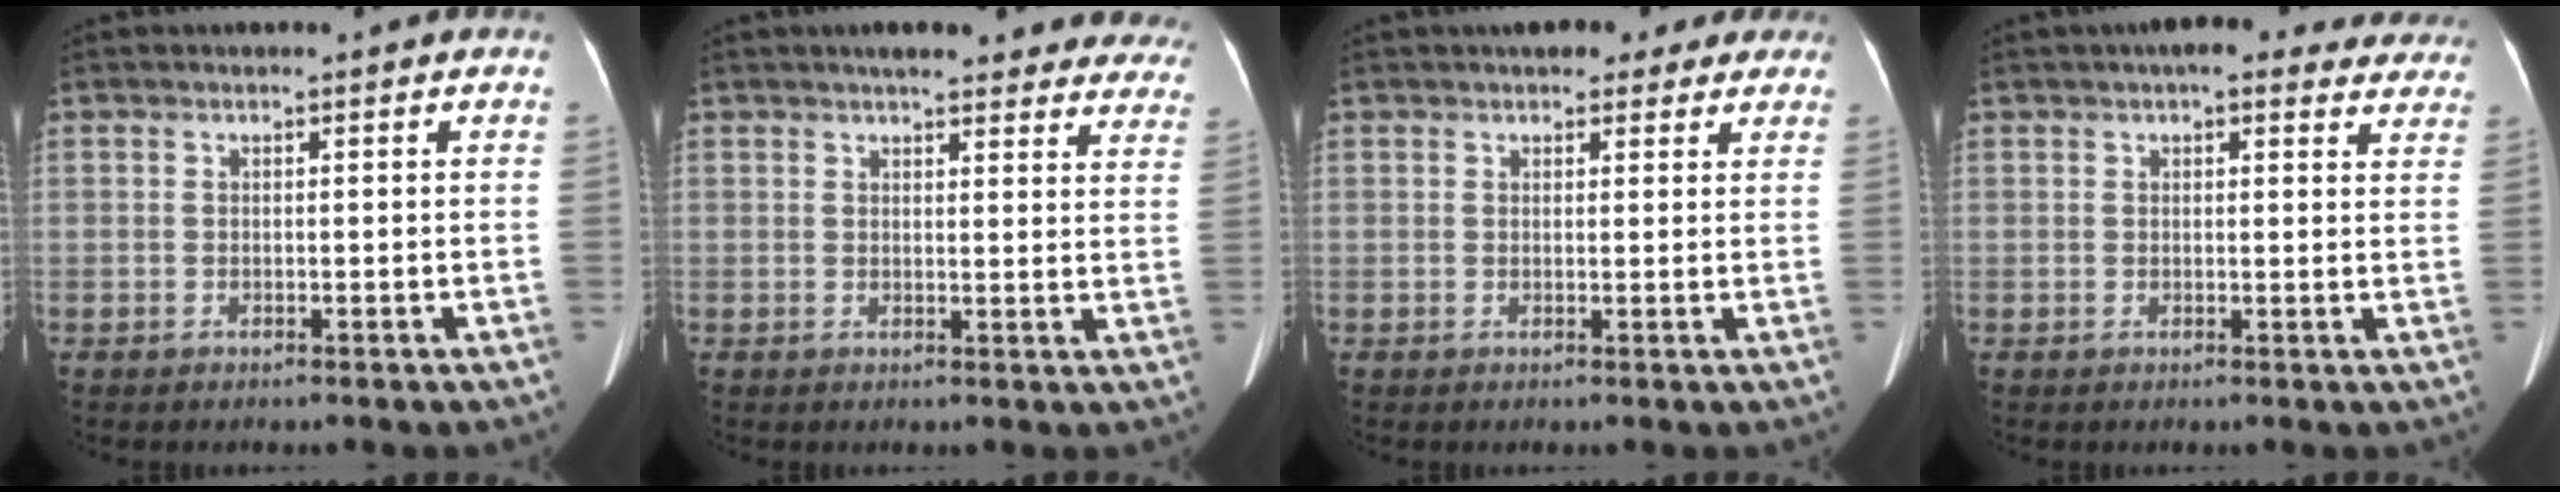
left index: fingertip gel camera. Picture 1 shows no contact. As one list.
[{"total": 18.3, "force": [16.3, 4.5, 7.0], "torque": [-0.062, -0.002, 0.175]}, {"total": 6.9, "force": [5.5, 3.1, 2.8], "torque": [-0.018, 0.020, 0.065]}, {"total": 11.7, "force": [9.7, 3.8, 5.3], "torque": [-0.038, 0.025, 0.101]}]